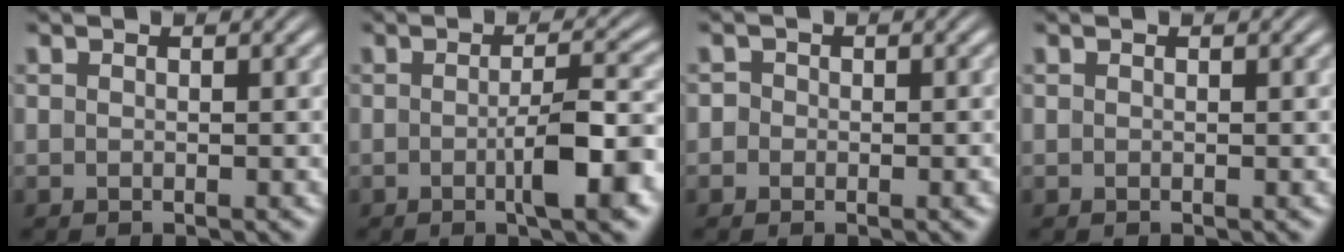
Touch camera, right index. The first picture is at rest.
{"total": 4.5, "force": [-1.4, 0.7, 4.2], "torque": [-0.060, 0.005, -0.031]}
{"total": 1.3, "force": [-0.5, 1.2, 0.1], "torque": [0.000, -0.001, -0.014]}
{"total": 0.0}